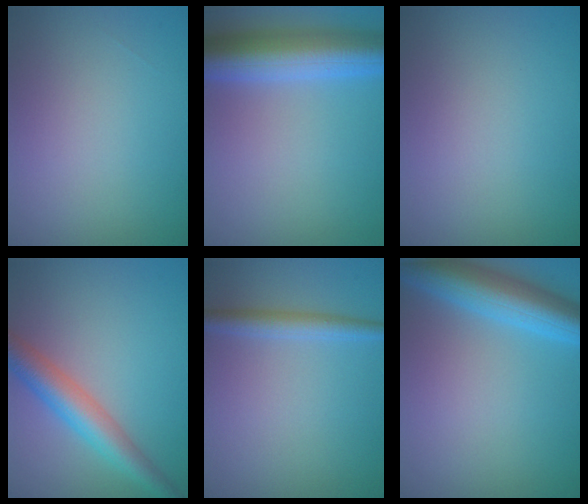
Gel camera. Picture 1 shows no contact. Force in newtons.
{"total": 8.4, "press": 8.4, "slide": 0.3}
{"total": 0.0}
{"total": 5.0, "press": 5.0, "slide": 0.1}
{"total": 2.3, "press": 2.3, "slide": 0.1}
{"total": 7.0, "press": 6.9, "slide": 0.4}